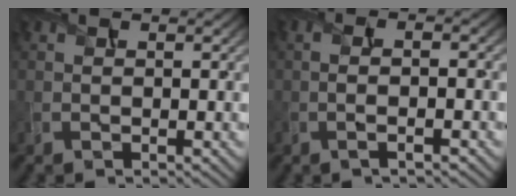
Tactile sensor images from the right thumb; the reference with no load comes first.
{"total": 2.9, "force": [-0.7, 0.8, 2.7], "torque": [-0.045, -0.002, -0.020]}